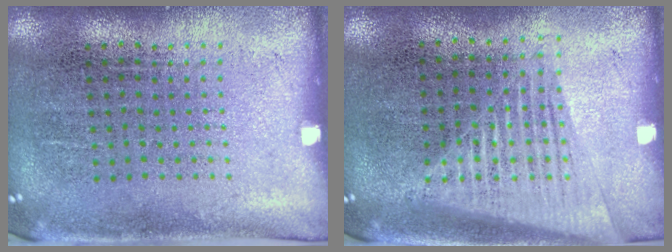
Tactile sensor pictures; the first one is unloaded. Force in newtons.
{"total": 1.5, "press": 1.4, "slide": 0.6}